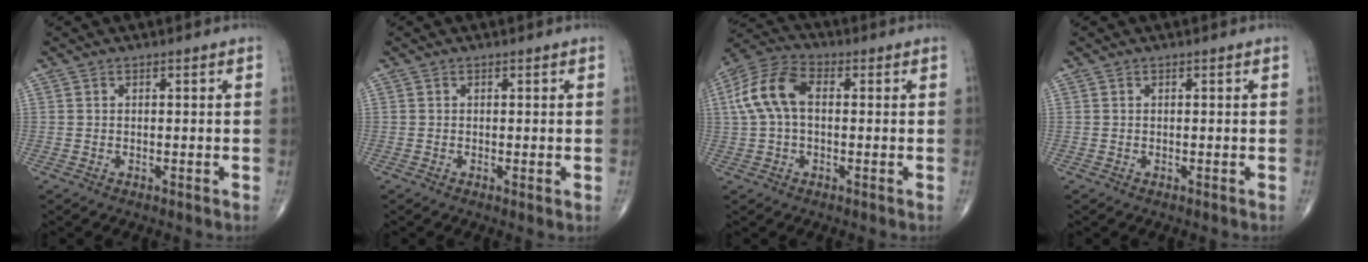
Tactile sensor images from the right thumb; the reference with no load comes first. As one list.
[{"total": 0.7, "force": [0.0, 0.1, 0.7], "torque": [-0.016, -0.004, -0.003]}, {"total": 10.7, "force": [1.1, 6.5, 8.4], "torque": [-0.180, 0.032, 0.013]}, {"total": 0.0}]